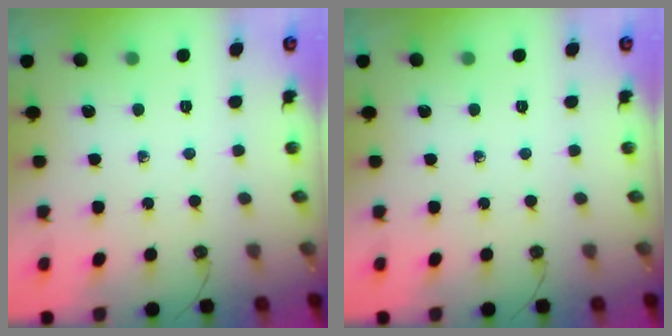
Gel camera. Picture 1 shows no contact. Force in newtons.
{"total": 0.0}